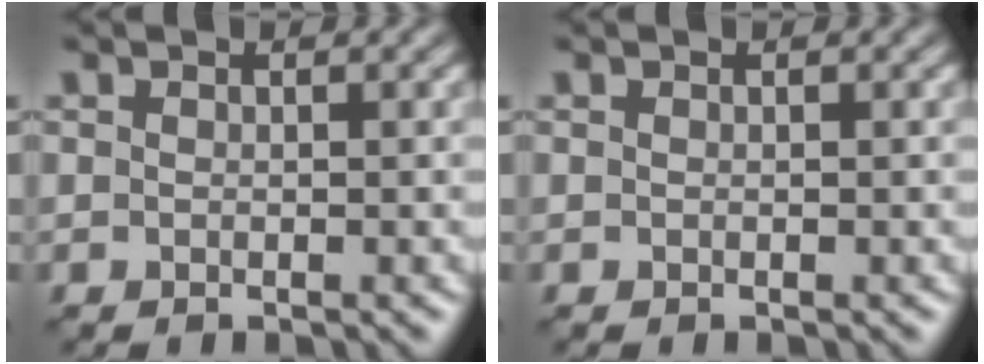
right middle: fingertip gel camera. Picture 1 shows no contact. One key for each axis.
{"total": 0.0}